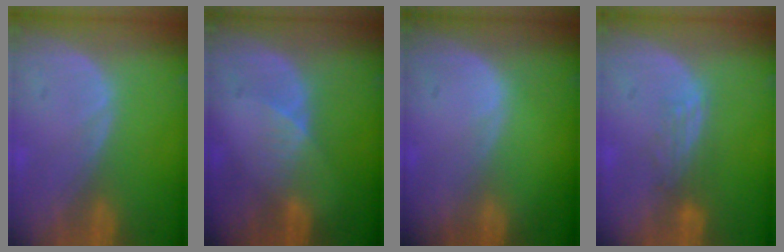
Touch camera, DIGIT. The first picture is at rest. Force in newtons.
{"total": 3.0, "press": 2.6, "slide": 1.5}
{"total": 0.0}
{"total": 2.8, "press": 2.6, "slide": 1.2}